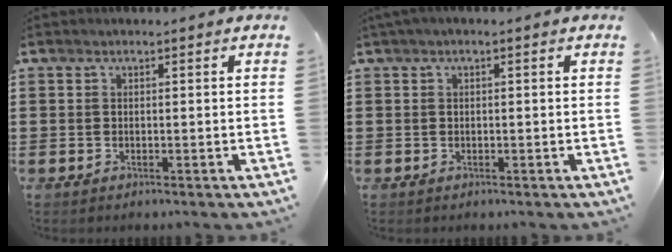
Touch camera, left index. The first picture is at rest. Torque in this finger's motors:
{"motor_torque": [0.68, 0.23, 0.50, 0.14]}